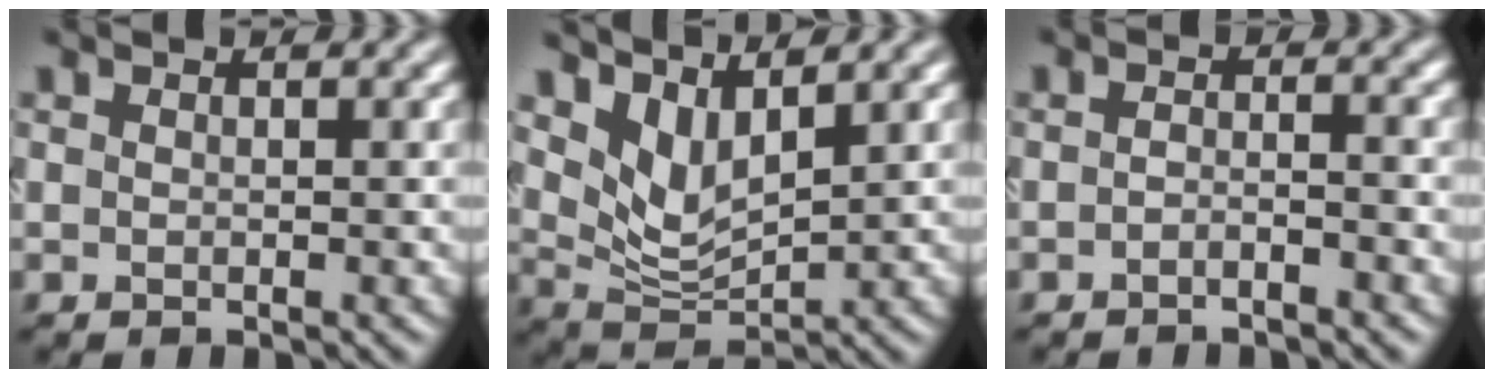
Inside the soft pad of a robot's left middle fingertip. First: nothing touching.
{"total": 3.4, "force": [2.3, 1.5, 2.1], "torque": [-0.053, -0.008, 0.052]}
{"total": 1.4, "force": [-1.3, 0.1, 0.4], "torque": [-0.006, 0.002, -0.028]}